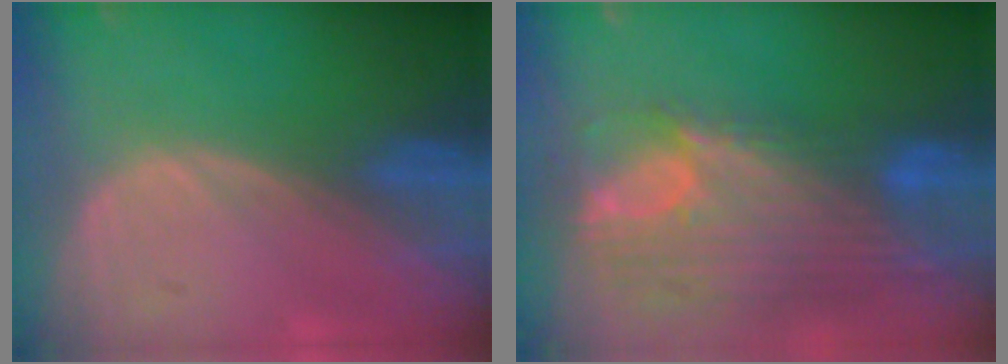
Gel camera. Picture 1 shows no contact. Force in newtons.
{"total": 12.2, "press": 10.3, "slide": 6.5}